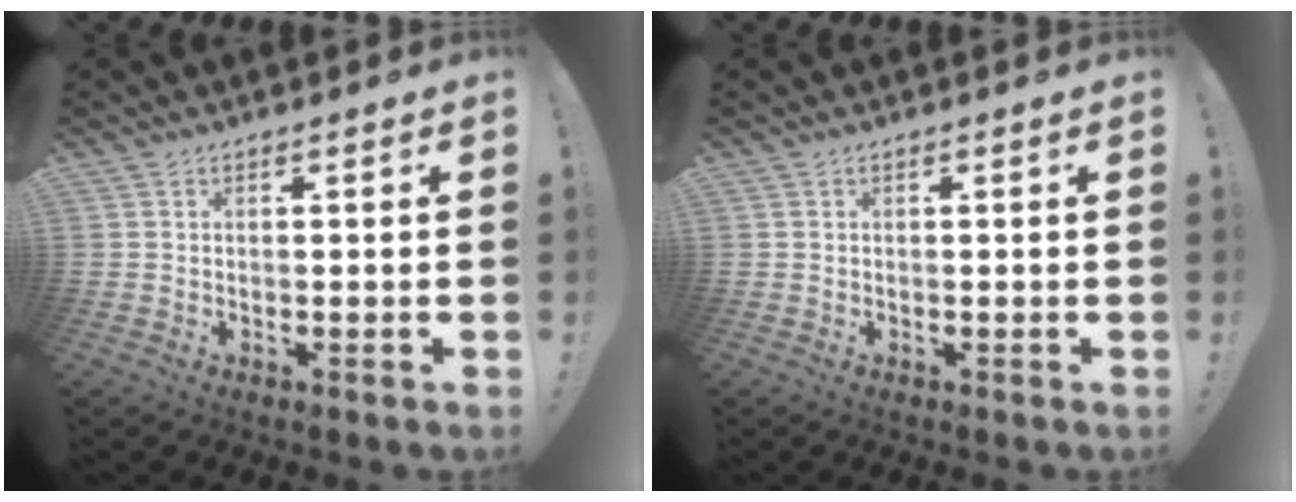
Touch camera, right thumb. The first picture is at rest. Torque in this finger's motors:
{"motor_torque": [-0.13, 0.13, -0.07, 0.07, 0.00]}